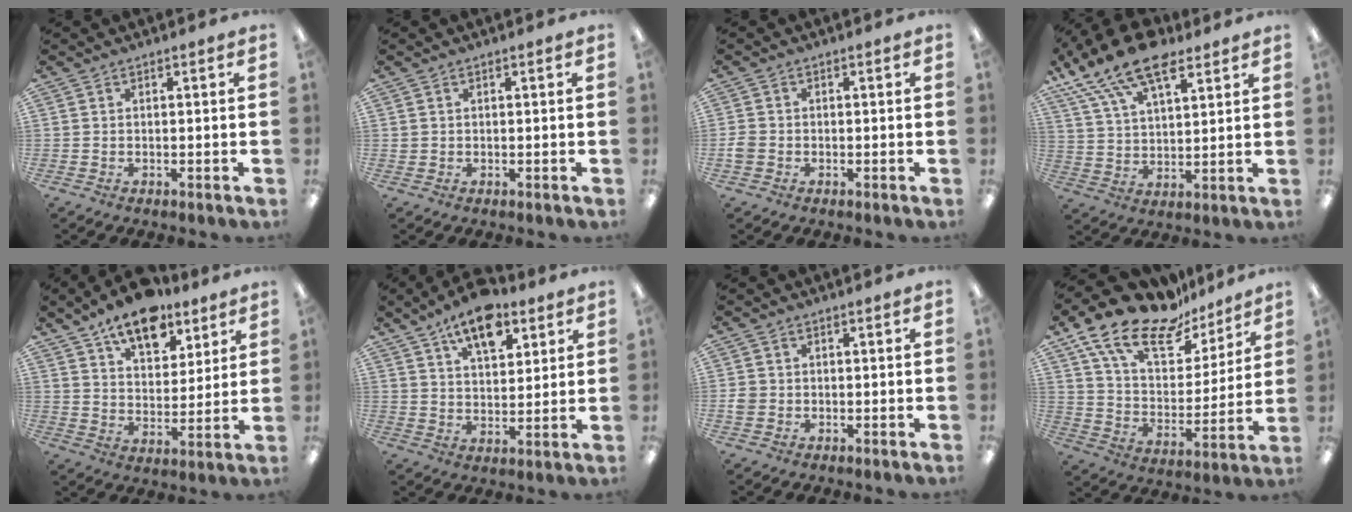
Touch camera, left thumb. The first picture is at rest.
{"total": 0.8, "force": [0.3, 0.7, 0.1], "torque": [-0.003, 0.003, 0.006]}
{"total": 2.4, "force": [-0.7, 2.0, 1.1], "torque": [-0.016, 0.005, -0.012]}
{"total": 16.2, "force": [10.9, 7.2, 9.6], "torque": [-0.193, -0.047, 0.193]}
{"total": 13.7, "force": [10.2, 6.7, 6.2], "torque": [-0.089, -0.058, 0.183]}
{"total": 12.0, "force": [7.8, 5.9, 6.9], "torque": [-0.104, -0.034, 0.137]}
{"total": 2.3, "force": [-0.3, 2.2, 0.7], "torque": [-0.011, 0.003, -0.006]}
{"total": 18.0, "force": [13.6, 7.8, 8.9], "torque": [-0.170, -0.094, 0.240]}